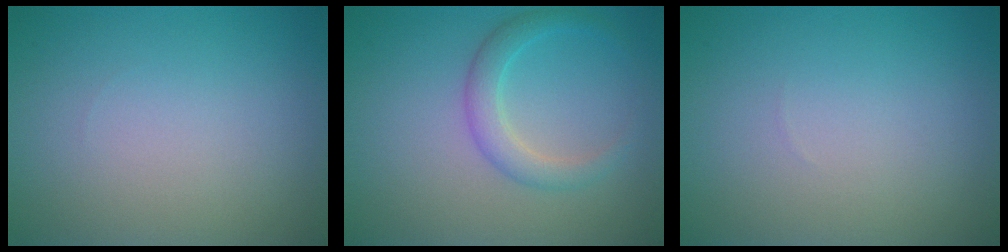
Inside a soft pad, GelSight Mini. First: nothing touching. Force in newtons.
{"total": 2.5, "press": 2.5, "slide": 0.0}
{"total": 0.0}